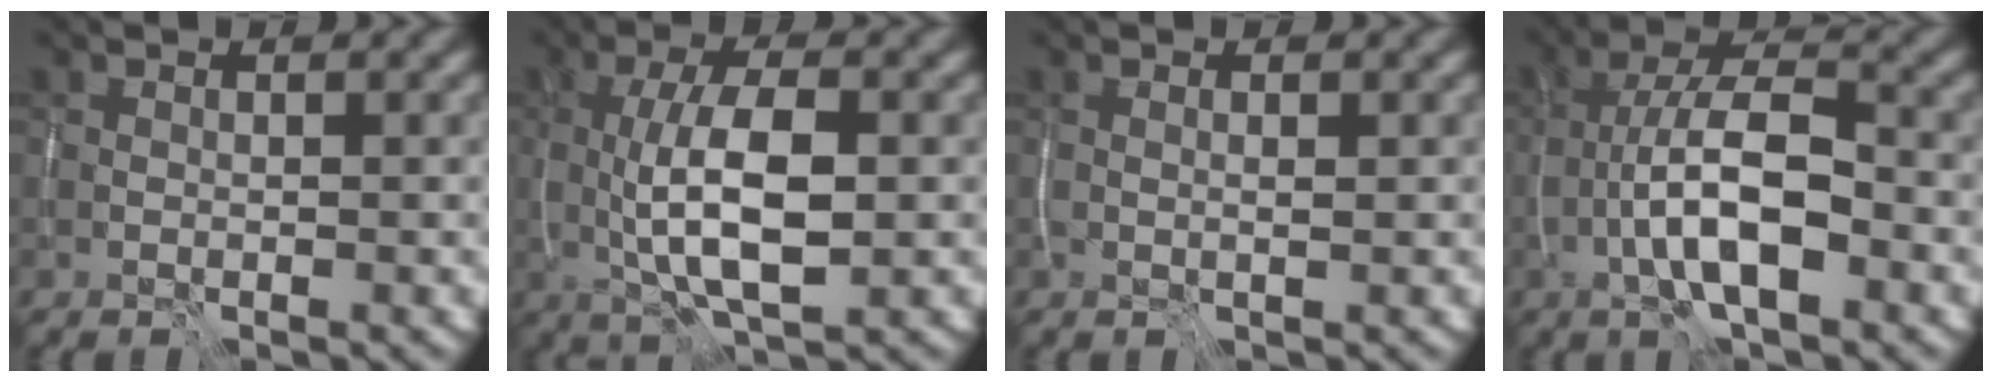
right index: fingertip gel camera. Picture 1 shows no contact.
{"total": 7.0, "force": [-0.3, 2.6, 6.6], "torque": [-0.120, -0.002, -0.005]}
{"total": 0.9, "force": [0.2, 0.1, 0.9], "torque": [-0.009, -0.001, 0.001]}
{"total": 7.3, "force": [-2.6, 2.4, 6.4], "torque": [-0.108, 0.016, -0.051]}